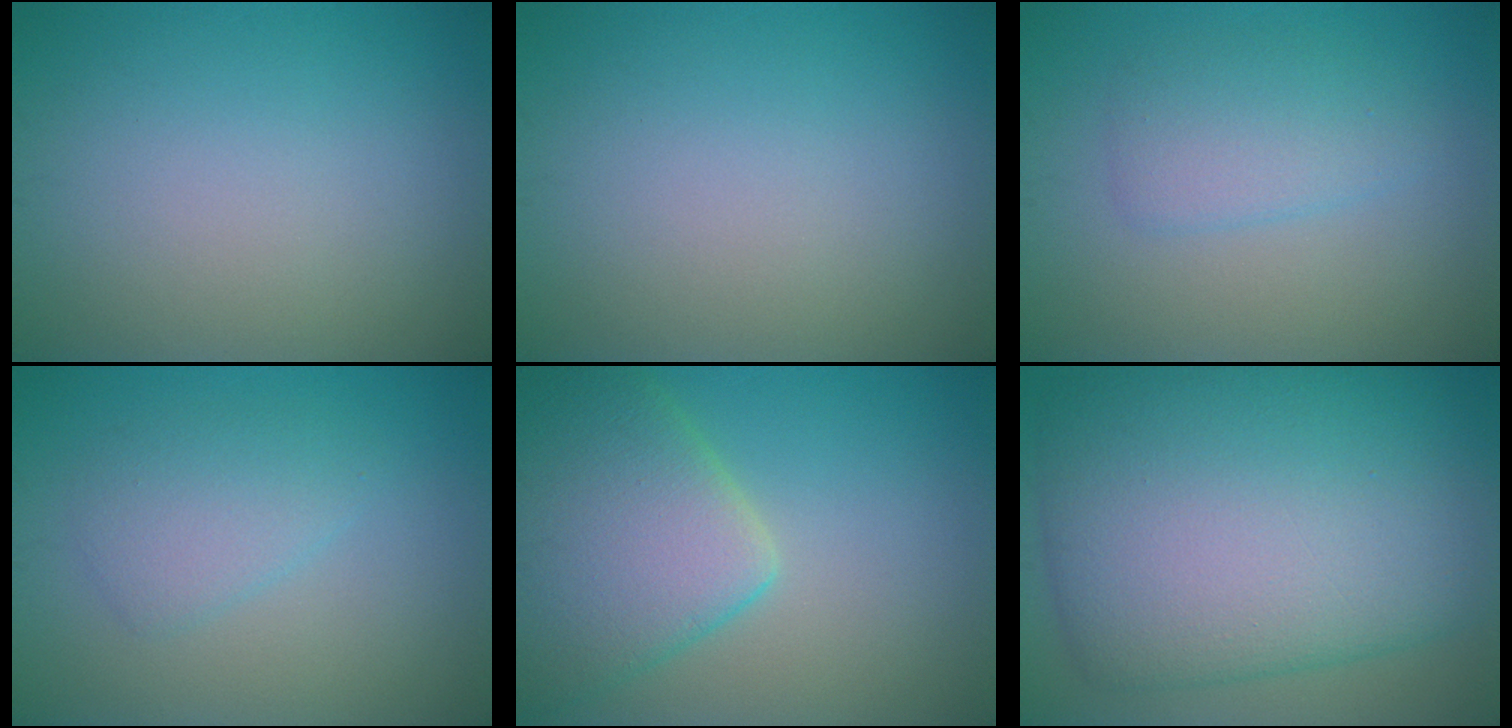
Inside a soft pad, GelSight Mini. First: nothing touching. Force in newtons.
{"total": 0.0}
{"total": 2.8, "press": 2.8, "slide": 0.1}
{"total": 2.6, "press": 2.5, "slide": 0.1}
{"total": 8.2, "press": 8.2, "slide": 0.5}
{"total": 15.7, "press": 15.7, "slide": 0.7}